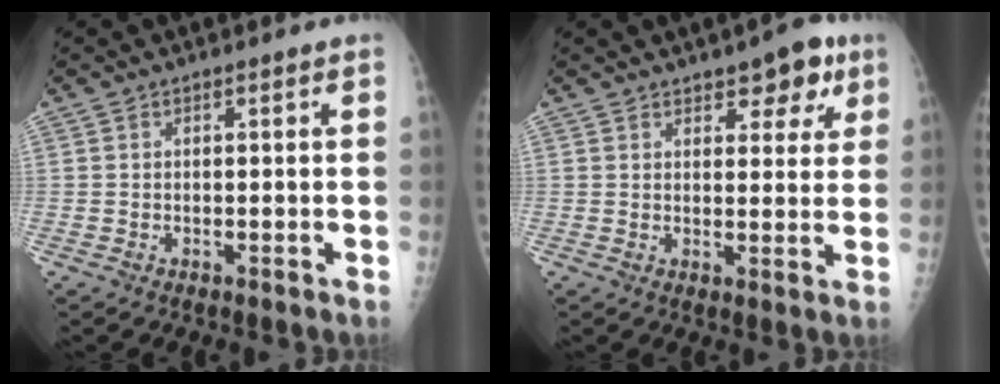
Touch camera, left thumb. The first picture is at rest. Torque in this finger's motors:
{"motor_torque": [-0.27, 0.30, -0.35, -0.05, -0.32]}